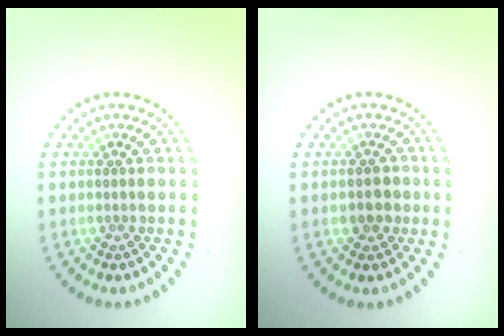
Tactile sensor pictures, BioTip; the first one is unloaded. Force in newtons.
{"total": 1.9, "press": 1.8, "slide": 0.7}